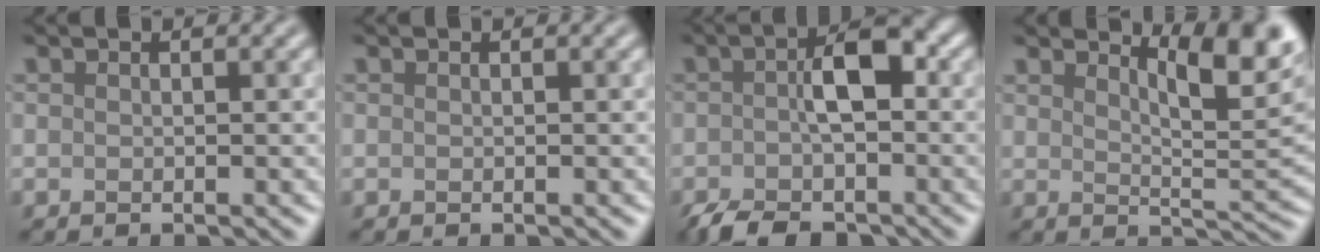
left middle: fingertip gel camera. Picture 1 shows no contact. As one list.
[{"total": 0.0}, {"total": 6.0, "force": [-2.8, 2.6, 4.7], "torque": [-0.082, 0.010, -0.049]}, {"total": 6.4, "force": [4.2, 1.1, 4.8], "torque": [-0.058, 0.011, 0.072]}]